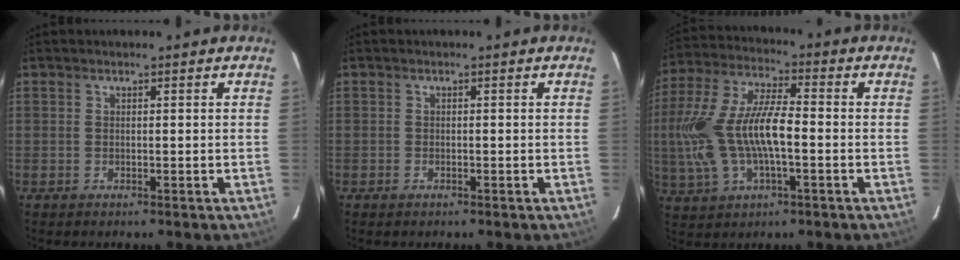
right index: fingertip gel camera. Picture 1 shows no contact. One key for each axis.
{"total": 0.9, "fx": -0.6, "fy": 0.5, "fz": 0.2, "tx": -0.005, "ty": 0.001, "tz": -0.011}
{"total": 16.6, "fx": -2.6, "fy": 6.5, "fz": 15.1, "tx": -0.317, "ty": 0.001, "tz": -0.046}